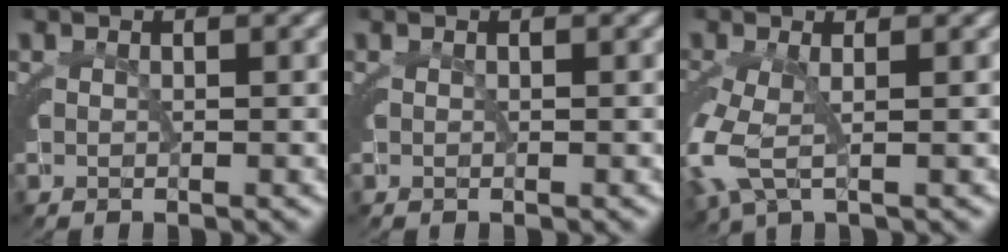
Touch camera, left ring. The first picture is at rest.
{"total": 0.0}
{"total": 4.0, "force": [-0.2, 1.7, 3.6], "torque": [-0.108, -0.024, 0.013]}